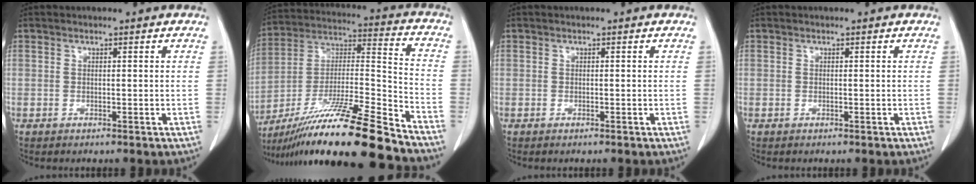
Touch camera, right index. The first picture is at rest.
{"total": 22.9, "force": [-18.2, -0.5, 13.8], "torque": [-0.242, -0.019, -0.326]}
{"total": 0.0}
{"total": 0.0}